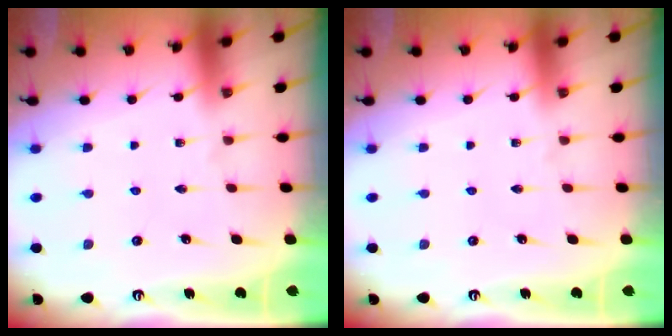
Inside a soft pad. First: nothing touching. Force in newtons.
{"total": 0.0}